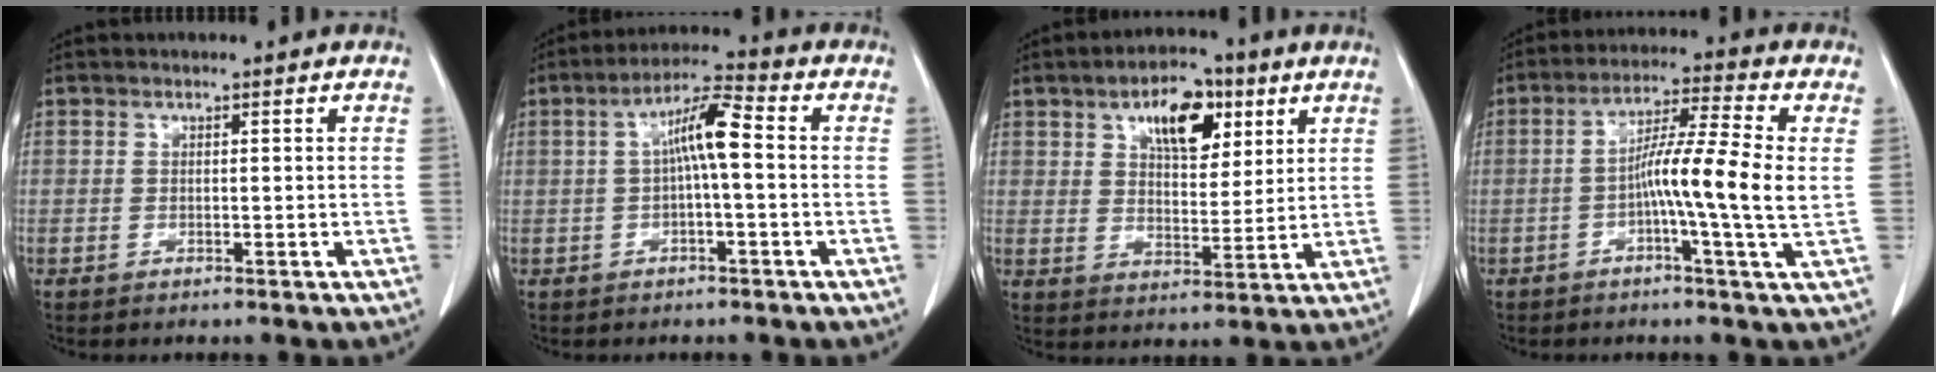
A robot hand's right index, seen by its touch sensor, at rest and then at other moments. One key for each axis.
{"total": 6.8, "fx": 0.3, "fy": 0.9, "fz": 6.7, "tx": -0.122, "ty": 0.023, "tz": 0.002}
{"total": 10.0, "fx": 4.9, "fy": 4.8, "fz": 7.3, "tx": -0.116, "ty": 0.014, "tz": 0.082}
{"total": 10.7, "fx": -0.6, "fy": -0.7, "fz": 10.7, "tx": -0.186, "ty": 0.005, "tz": -0.021}